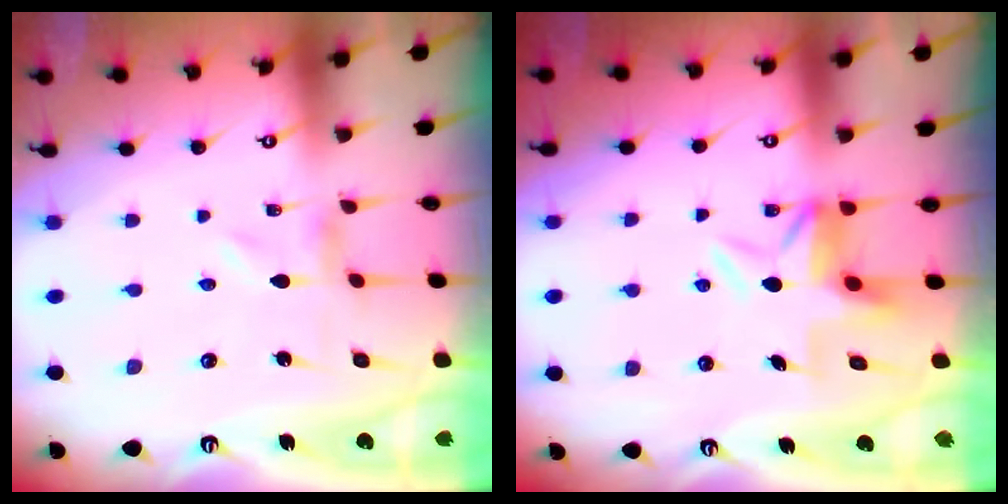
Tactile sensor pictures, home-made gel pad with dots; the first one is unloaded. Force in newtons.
{"total": 5.0, "press": 4.7, "slide": 1.8}